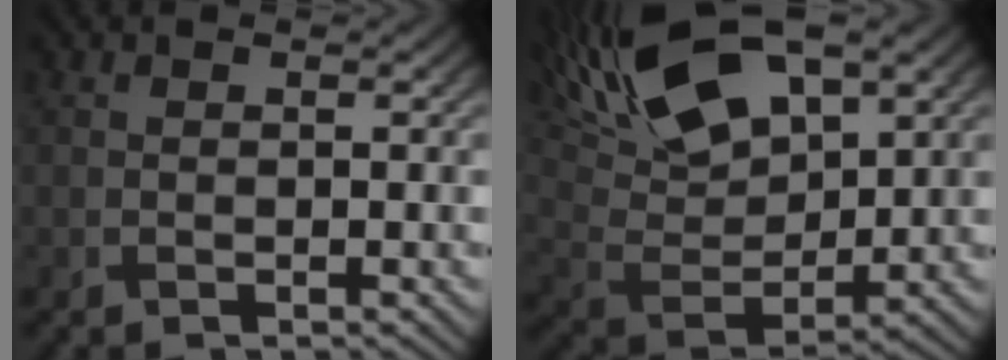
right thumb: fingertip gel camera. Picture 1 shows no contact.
{"total": 16.2, "force": [9.4, 6.8, 11.2], "torque": [-0.248, 0.019, 0.163]}